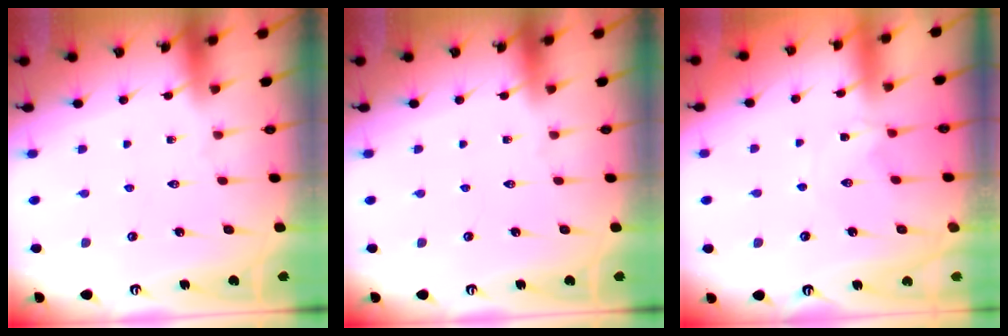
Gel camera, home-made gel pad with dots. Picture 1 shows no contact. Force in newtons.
{"total": 0.0}
{"total": 1.3, "press": 1.2, "slide": 0.4}